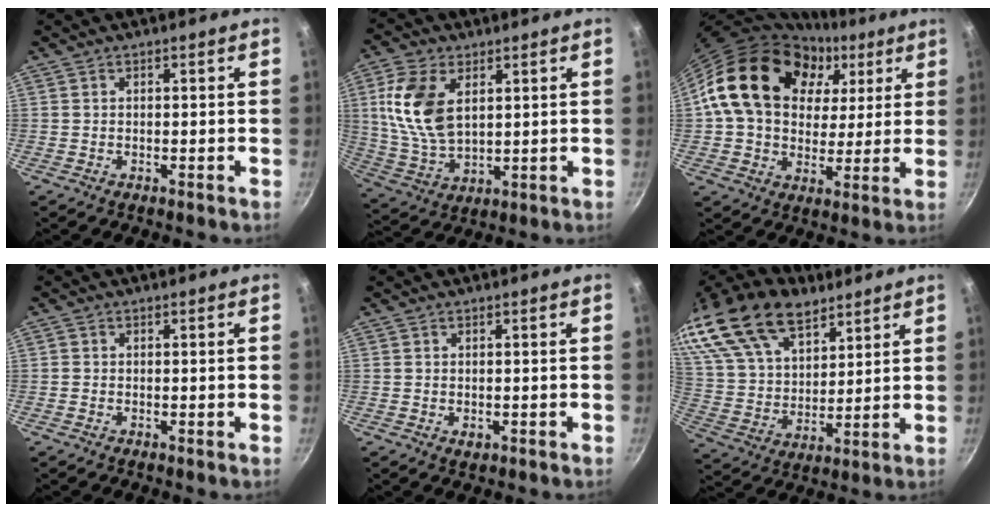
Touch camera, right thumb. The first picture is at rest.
{"total": 13.4, "force": [3.9, 7.9, 10.1], "torque": [-0.192, -0.014, 0.084]}
{"total": 22.4, "force": [7.8, 16.4, 13.1], "torque": [-0.200, 0.005, 0.131]}
{"total": 1.0, "force": [-0.2, 0.5, 0.8], "torque": [-0.012, 0.003, -0.006]}
{"total": 1.1, "force": [-0.2, 0.8, 0.7], "torque": [-0.010, -0.002, -0.002]}
{"total": 29.3, "force": [19.1, 16.2, 15.2], "torque": [-0.321, -0.014, 0.351]}